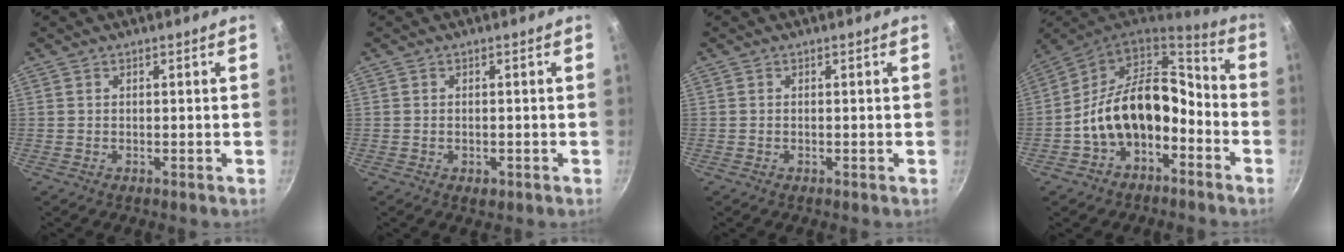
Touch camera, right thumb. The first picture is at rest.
{"total": 1.8, "force": [-0.7, 1.2, 1.2], "torque": [-0.017, -0.002, -0.010]}
{"total": 0.0}
{"total": 17.2, "force": [-4.8, 11.4, 12.0], "torque": [-0.177, 0.071, -0.090]}